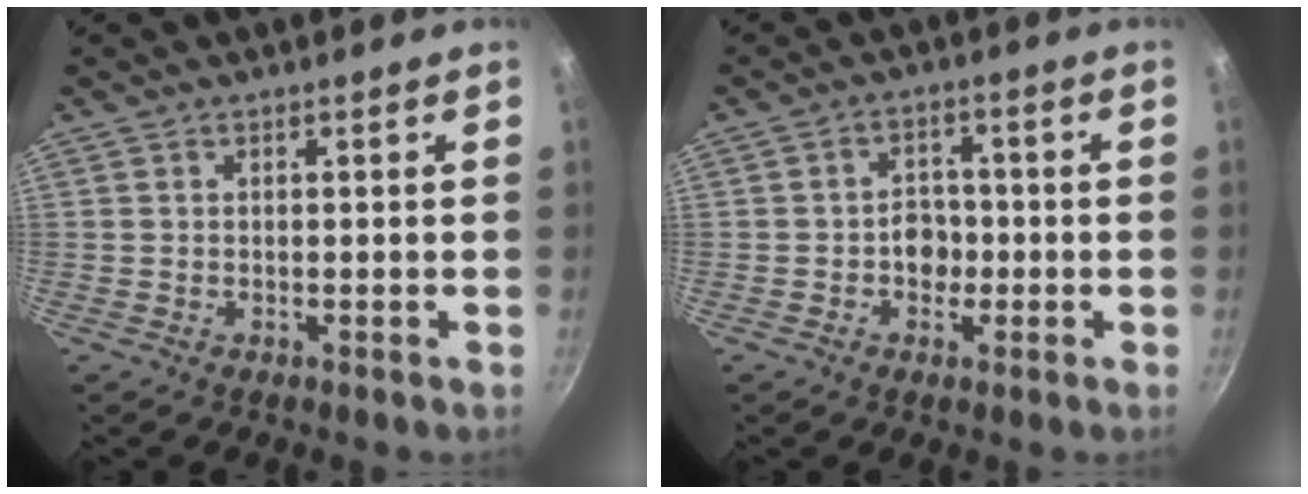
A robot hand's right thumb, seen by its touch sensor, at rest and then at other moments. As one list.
[{"total": 4.7, "force": [-1.1, 3.8, 2.5], "torque": [-0.004, 0.013, -0.020]}]